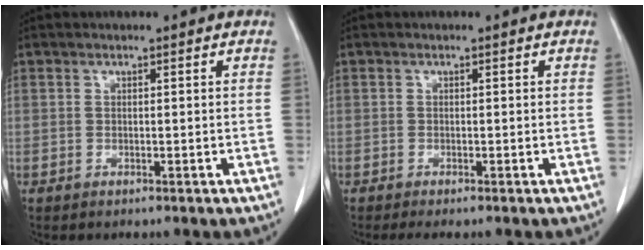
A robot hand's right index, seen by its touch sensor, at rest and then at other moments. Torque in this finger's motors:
{"motor_torque": [0.20, -0.22, 0.07, 0.02]}